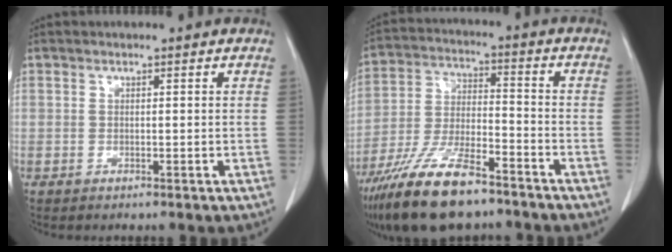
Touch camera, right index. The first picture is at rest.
{"total": 14.7, "force": [-10.8, 3.7, 9.2], "torque": [-0.187, -0.021, -0.200]}